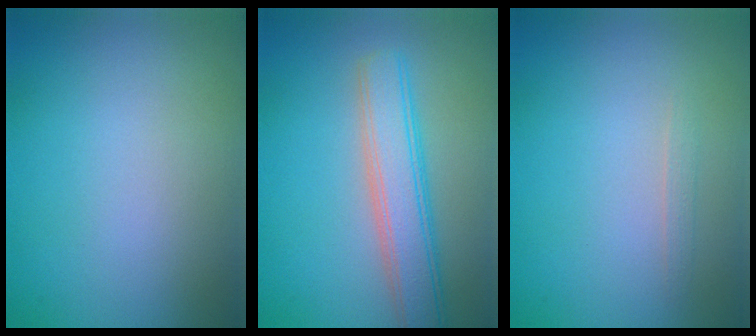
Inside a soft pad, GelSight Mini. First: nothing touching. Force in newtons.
{"total": 5.0, "press": 5.0, "slide": 0.2}
{"total": 0.6, "press": 0.6, "slide": 0.0}